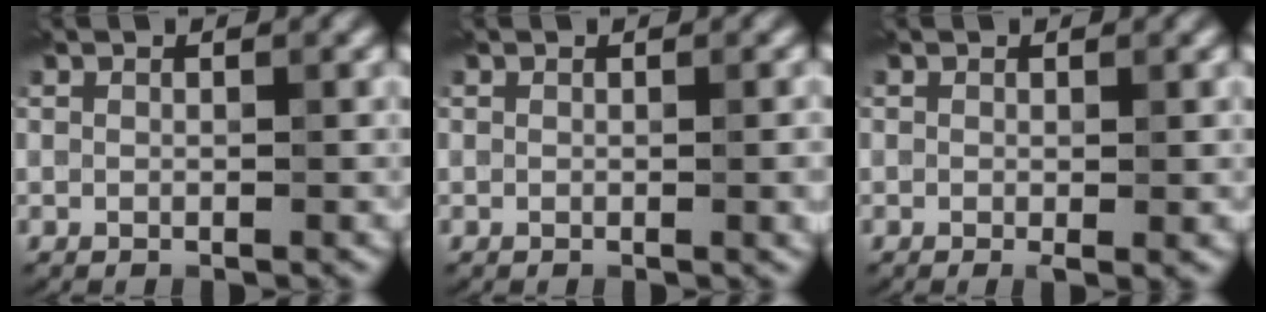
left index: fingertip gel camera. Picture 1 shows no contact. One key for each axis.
{"total": 1.4, "fx": -0.1, "fy": 0.4, "fz": 1.3, "tx": -0.013, "ty": -0.002, "tz": -0.002}
{"total": 1.1, "fx": -0.1, "fy": 0.2, "fz": 1.1, "tx": -0.014, "ty": -0.008, "tz": -0.001}